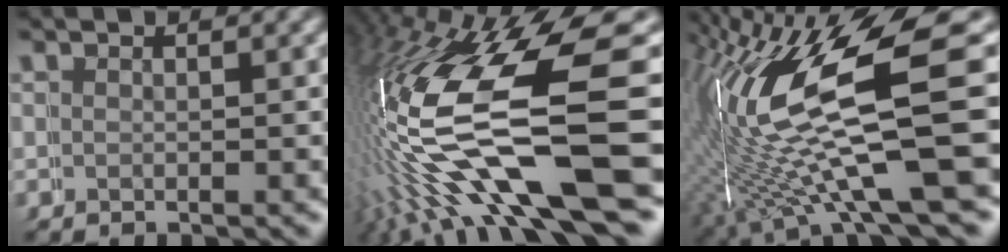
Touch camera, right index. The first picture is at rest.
{"total": 16.0, "force": [0.1, 7.8, 14.0], "torque": [-0.271, -0.020, 0.016]}
{"total": 12.2, "force": [-0.4, 5.5, 10.9], "torque": [-0.202, -0.007, 0.009]}